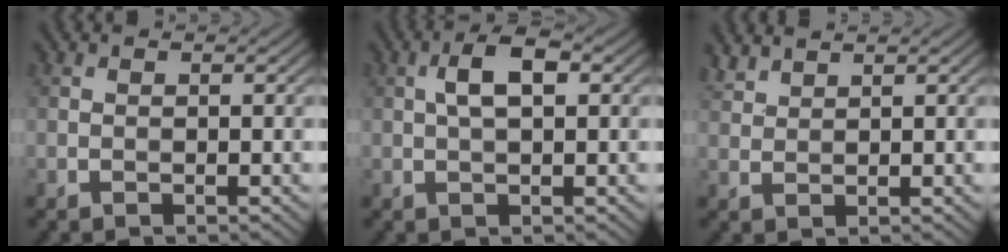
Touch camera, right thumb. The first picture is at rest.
{"total": 4.2, "force": [0.9, 1.7, 3.8], "torque": [-0.076, 0.009, 0.013]}
{"total": 2.3, "force": [2.1, 0.7, 0.8], "torque": [-0.020, 0.005, 0.050]}